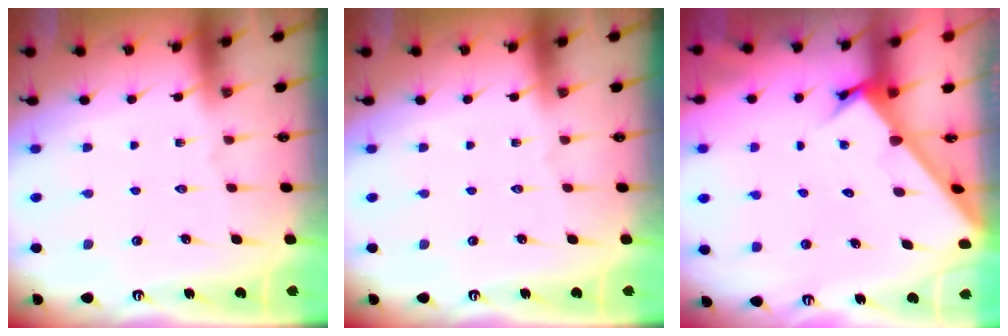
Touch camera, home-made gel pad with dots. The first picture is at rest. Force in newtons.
{"total": 0.0}
{"total": 2.8, "press": 2.8, "slide": 0.2}